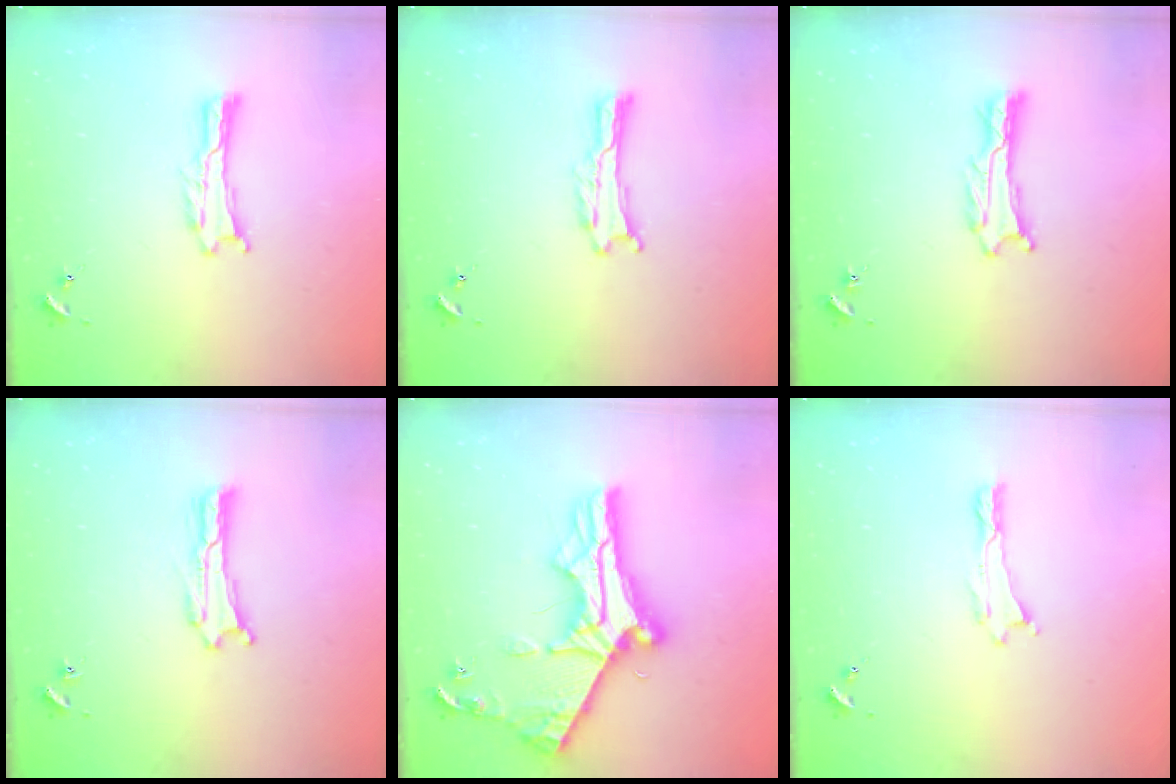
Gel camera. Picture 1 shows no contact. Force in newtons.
{"total": 0.0}
{"total": 0.9, "press": 0.8, "slide": 0.1}
{"total": 0.0}
{"total": 11.2, "press": 11.1, "slide": 1.2}
{"total": 0.0}